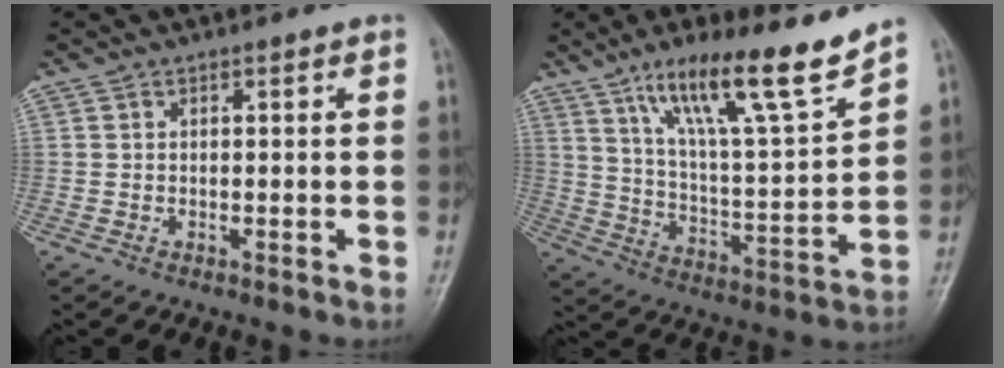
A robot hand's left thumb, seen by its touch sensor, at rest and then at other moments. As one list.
[{"total": 16.8, "force": [11.8, 2.1, 11.7], "torque": [-0.180, -0.066, 0.207]}]